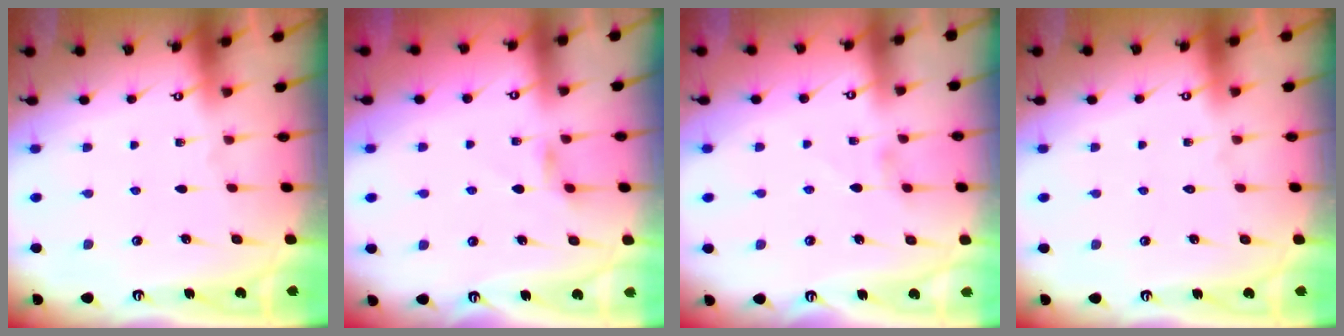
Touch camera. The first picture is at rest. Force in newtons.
{"total": 4.0, "press": 4.0, "slide": 0.5}
{"total": 0.7, "press": 0.6, "slide": 0.3}
{"total": 1.8, "press": 1.8, "slide": 0.2}